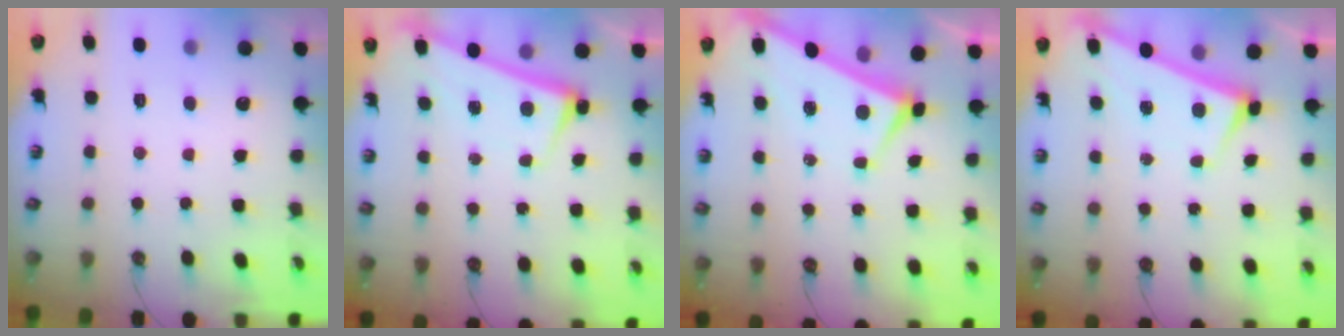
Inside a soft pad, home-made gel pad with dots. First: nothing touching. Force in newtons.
{"total": 2.8, "press": 2.7, "slide": 0.5}
{"total": 4.0, "press": 4.0, "slide": 0.4}
{"total": 2.8, "press": 2.8, "slide": 0.2}